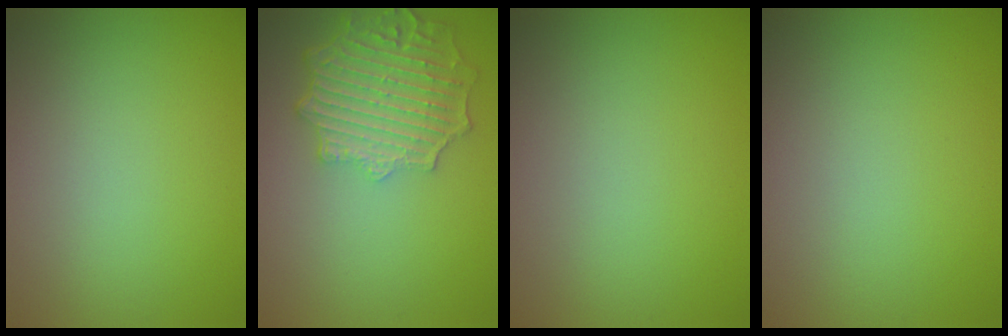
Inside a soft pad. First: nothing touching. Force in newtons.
{"total": 6.3, "press": 5.1, "slide": 3.7}
{"total": 0.0}
{"total": 0.0}